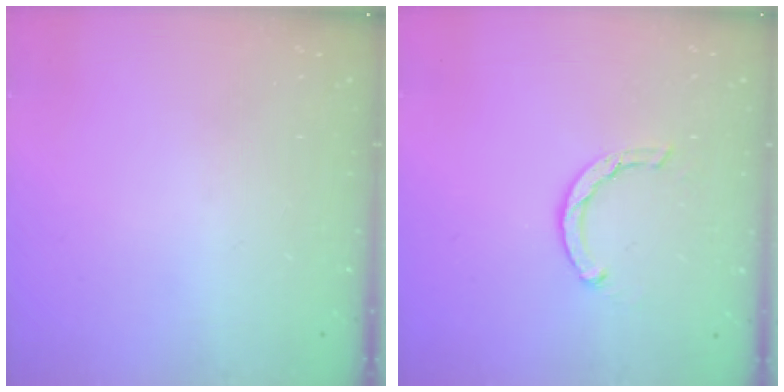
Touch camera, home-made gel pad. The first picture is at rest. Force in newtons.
{"total": 3.6, "press": 3.5, "slide": 0.5}